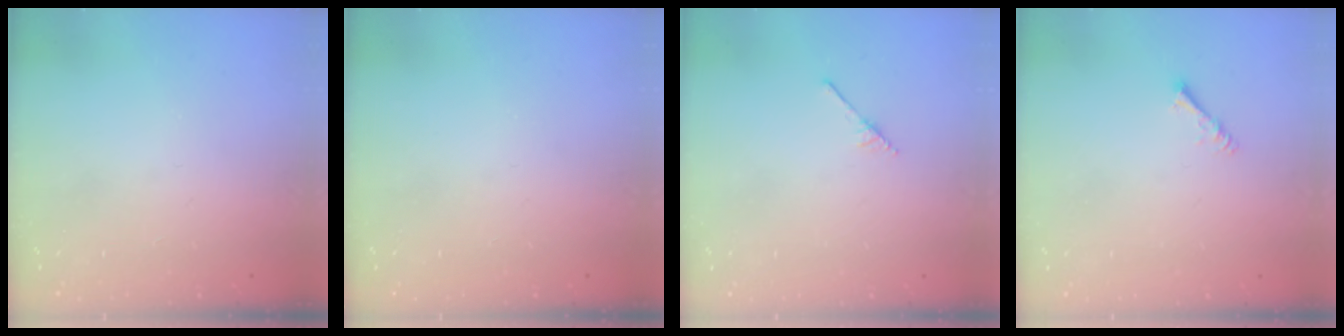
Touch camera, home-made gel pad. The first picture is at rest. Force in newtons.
{"total": 0.0}
{"total": 2.5, "press": 2.4, "slide": 0.3}
{"total": 1.4, "press": 1.3, "slide": 0.3}